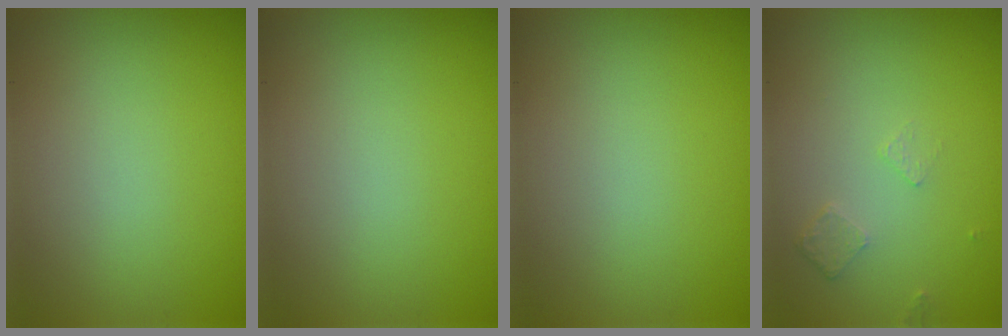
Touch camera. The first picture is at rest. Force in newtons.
{"total": 0.0}
{"total": 0.0}
{"total": 0.8, "press": 0.6, "slide": 0.5}